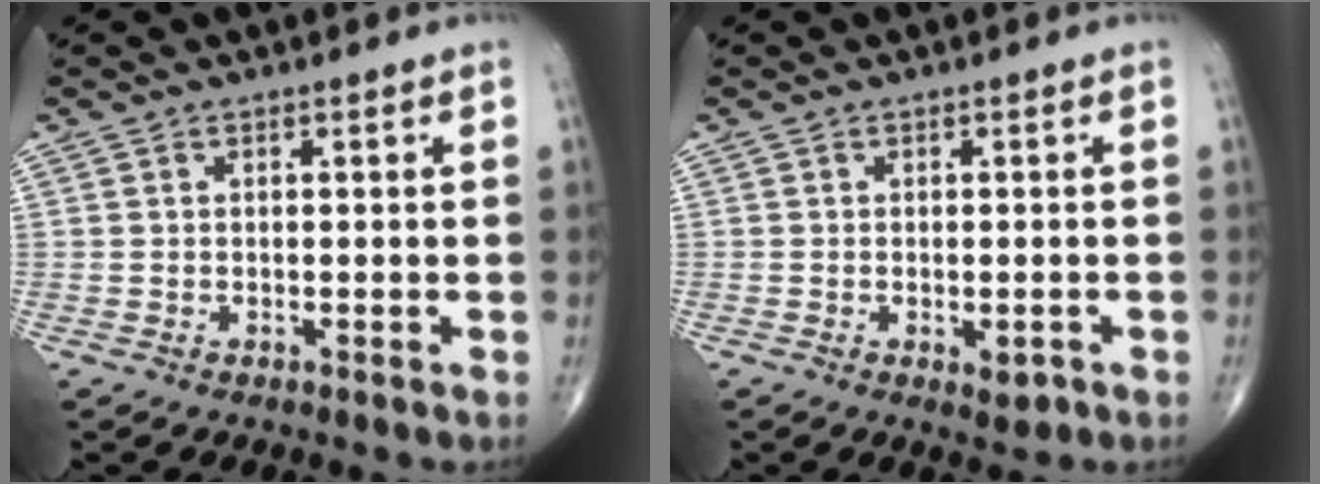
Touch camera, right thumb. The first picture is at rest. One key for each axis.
{"total": 2.6, "fx": -0.9, "fy": 1.2, "fz": 2.1, "tx": -0.017, "ty": 0.000, "tz": -0.008}